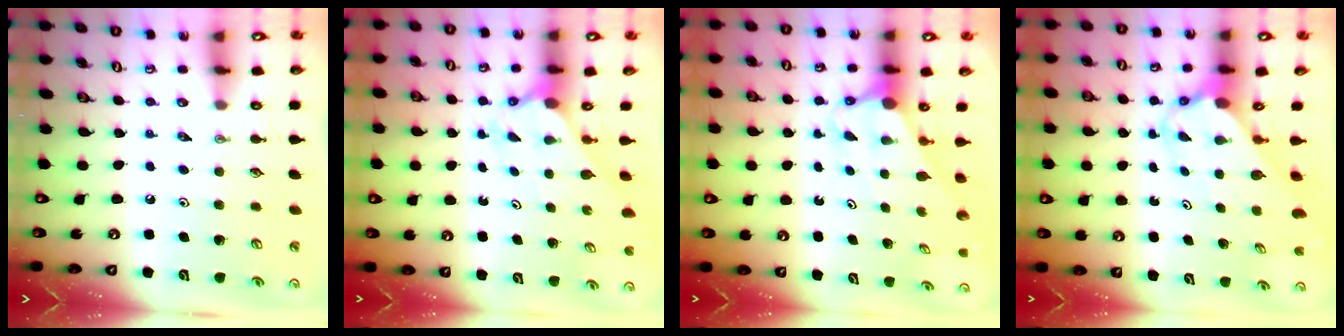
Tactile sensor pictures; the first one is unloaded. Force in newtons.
{"total": 2.0, "press": 2.0, "slide": 0.2}
{"total": 2.8, "press": 2.8, "slide": 0.0}
{"total": 3.9, "press": 3.8, "slide": 0.6}